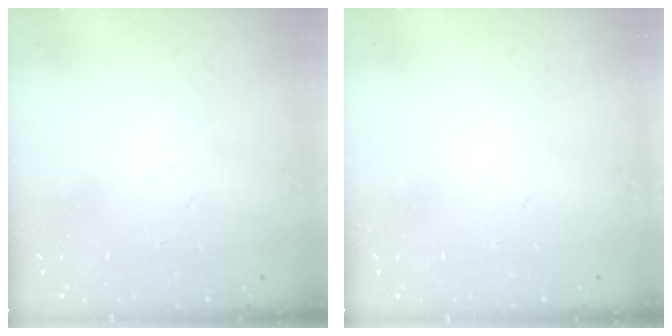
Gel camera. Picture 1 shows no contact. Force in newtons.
{"total": 0.0}